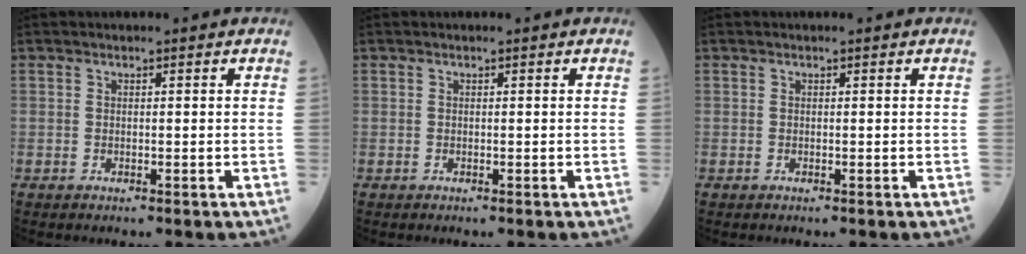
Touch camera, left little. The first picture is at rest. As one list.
[{"total": 0.0}, {"total": 0.0}]